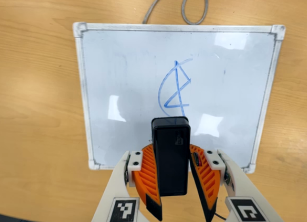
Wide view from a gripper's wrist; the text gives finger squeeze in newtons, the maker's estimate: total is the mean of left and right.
{"total": 7.6, "left": 8.0, "right": 7.2}